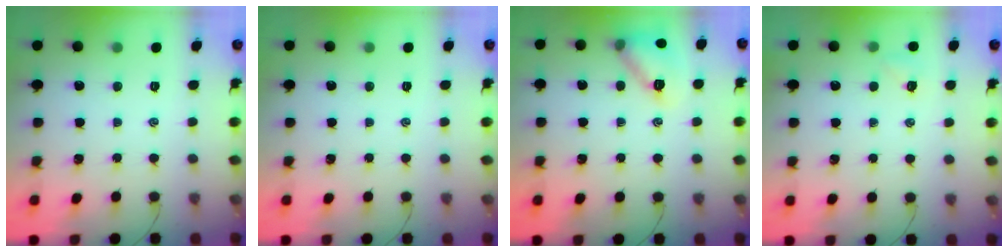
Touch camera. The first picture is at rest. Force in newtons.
{"total": 0.0}
{"total": 12.8, "press": 12.7, "slide": 0.7}
{"total": 3.2, "press": 3.1, "slide": 0.8}